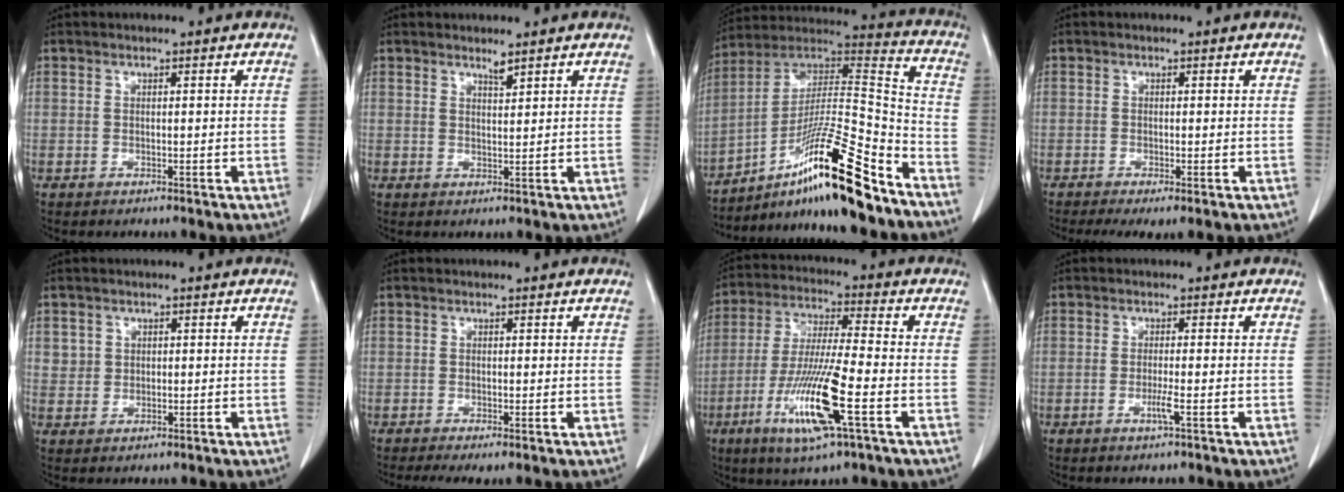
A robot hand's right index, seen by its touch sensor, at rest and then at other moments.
{"total": 1.3, "force": [1.2, 0.0, 0.6], "torque": [-0.012, -0.007, 0.023]}
{"total": 20.5, "force": [-13.4, 0.9, 15.5], "torque": [-0.266, 0.003, -0.227]}
{"total": 3.3, "force": [-1.9, 0.8, 2.6], "torque": [-0.045, -0.011, -0.031]}
{"total": 2.1, "force": [0.6, 1.9, 0.3], "torque": [0.002, 0.005, 0.012]}
{"total": 2.9, "force": [-1.7, 0.7, 2.2], "torque": [-0.040, -0.010, -0.029]}
{"total": 14.0, "force": [-5.3, 0.4, 12.9], "torque": [-0.262, -0.022, -0.099]}
{"total": 2.1, "force": [-0.9, -0.3, 1.9], "torque": [-0.037, -0.002, -0.016]}